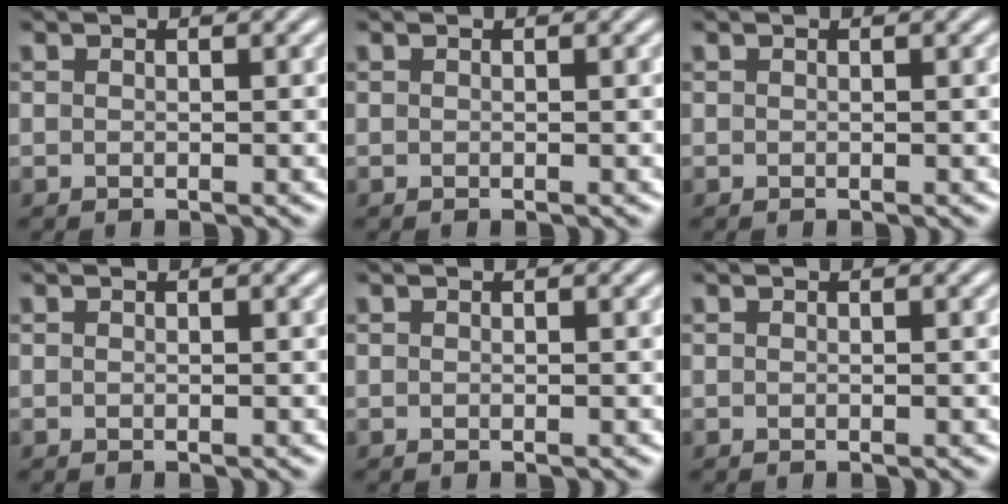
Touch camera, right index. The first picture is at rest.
{"total": 0.0}
{"total": 0.0}
{"total": 0.0}
{"total": 0.0}
{"total": 0.0}